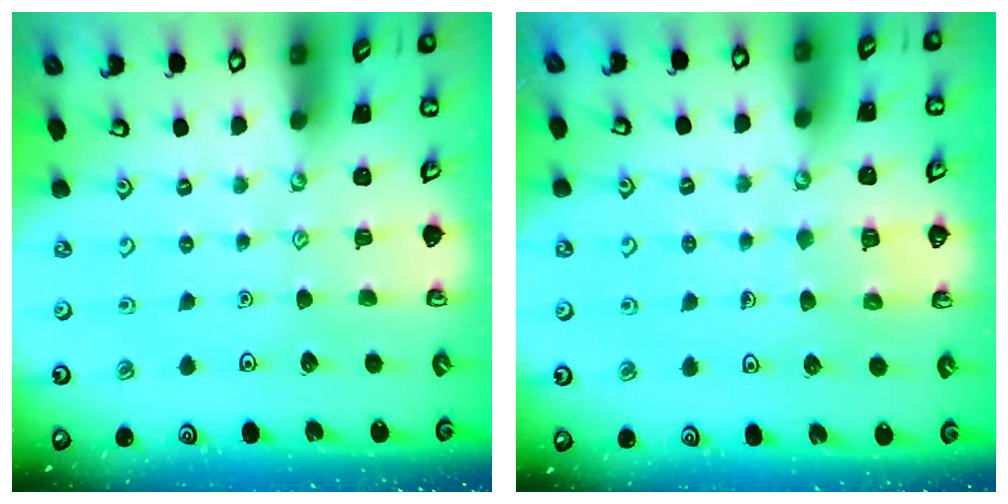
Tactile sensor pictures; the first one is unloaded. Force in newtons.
{"total": 4.4, "press": 4.4, "slide": 0.4}